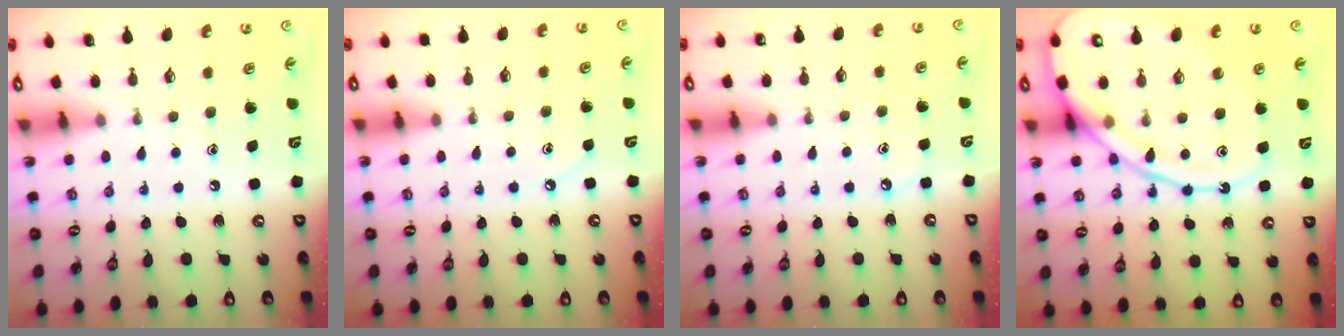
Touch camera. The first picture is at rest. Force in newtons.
{"total": 3.2, "press": 3.1, "slide": 0.5}
{"total": 2.8, "press": 2.7, "slide": 0.4}
{"total": 14.3, "press": 14.3, "slide": 1.3}